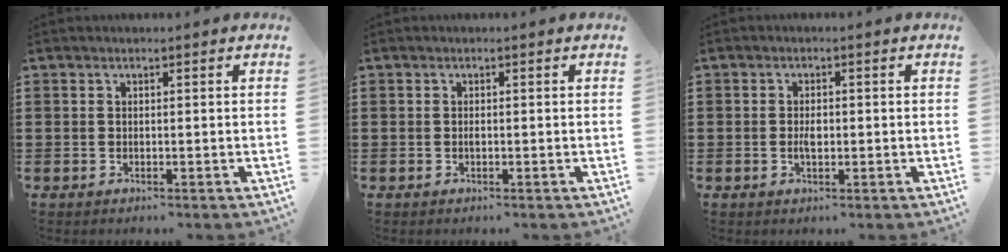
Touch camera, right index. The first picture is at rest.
{"total": 0.6, "force": [-0.1, 0.1, 0.5], "torque": [-0.012, -0.004, -0.001]}
{"total": 2.1, "force": [-0.2, 0.9, 1.9], "torque": [-0.036, 0.001, -0.003]}